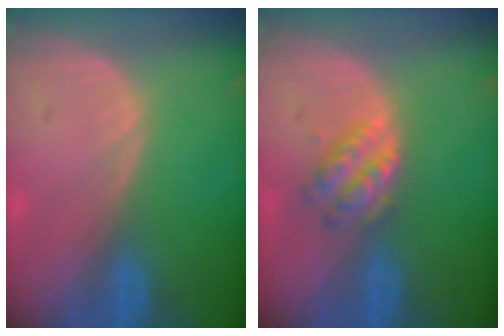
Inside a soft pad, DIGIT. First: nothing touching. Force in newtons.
{"total": 4.9, "press": 4.3, "slide": 2.3}